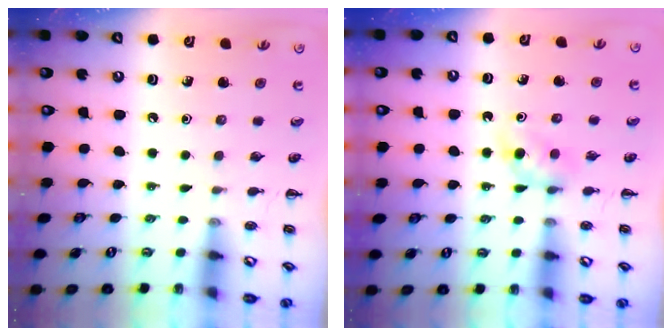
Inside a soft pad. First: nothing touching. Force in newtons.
{"total": 3.9, "press": 3.6, "slide": 1.3}